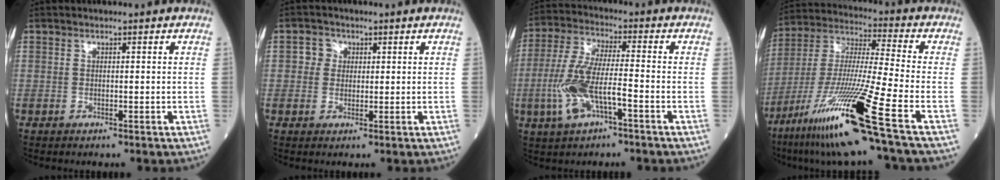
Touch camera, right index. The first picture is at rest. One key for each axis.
{"total": 2.4, "fx": 0.5, "fy": 2.3, "fz": 0.6, "tx": -0.005, "ty": 0.004, "tz": 0.005}
{"total": 10.2, "fx": -3.4, "fy": 2.4, "fz": 9.3, "tx": -0.205, "ty": 0.004, "tz": -0.064}
{"total": 20.5, "fx": -11.0, "fy": -1.3, "fz": 17.2, "tx": -0.352, "ty": -0.049, "tz": -0.207}